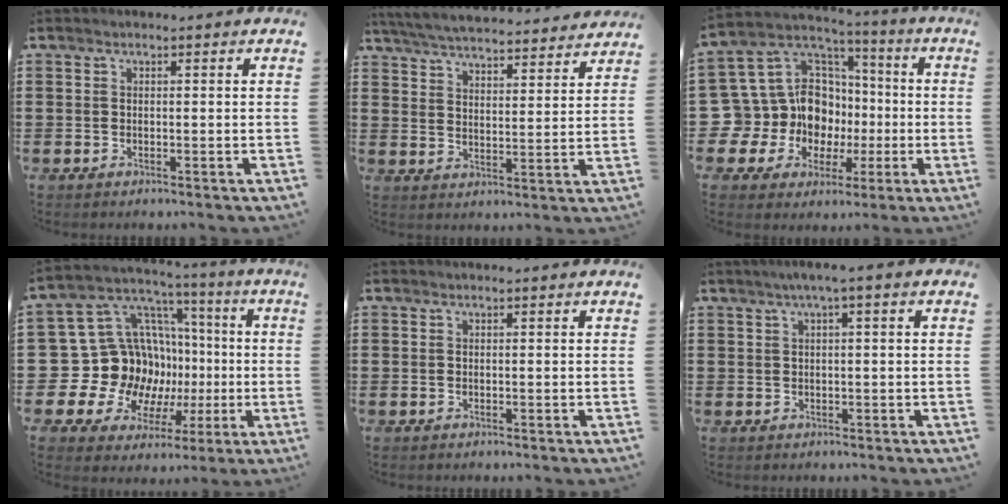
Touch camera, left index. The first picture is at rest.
{"total": 5.4, "force": [5.4, 0.0, 0.9], "torque": [-0.045, -0.035, 0.092]}
{"total": 14.3, "force": [-1.2, 13.1, 5.6], "torque": [-0.156, -0.020, -0.003]}
{"total": 17.7, "force": [-1.9, 16.2, 6.9], "torque": [-0.166, -0.039, 0.013]}
{"total": 0.0}
{"total": 2.0, "force": [0.4, -0.1, 2.0], "torque": [-0.035, -0.002, 0.006]}